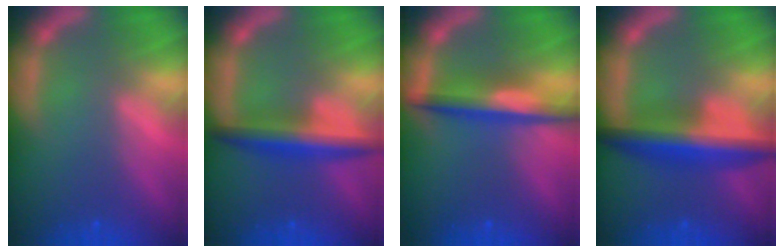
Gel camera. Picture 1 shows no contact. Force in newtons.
{"total": 5.0}
{"total": 5.0}
{"total": 7.1}